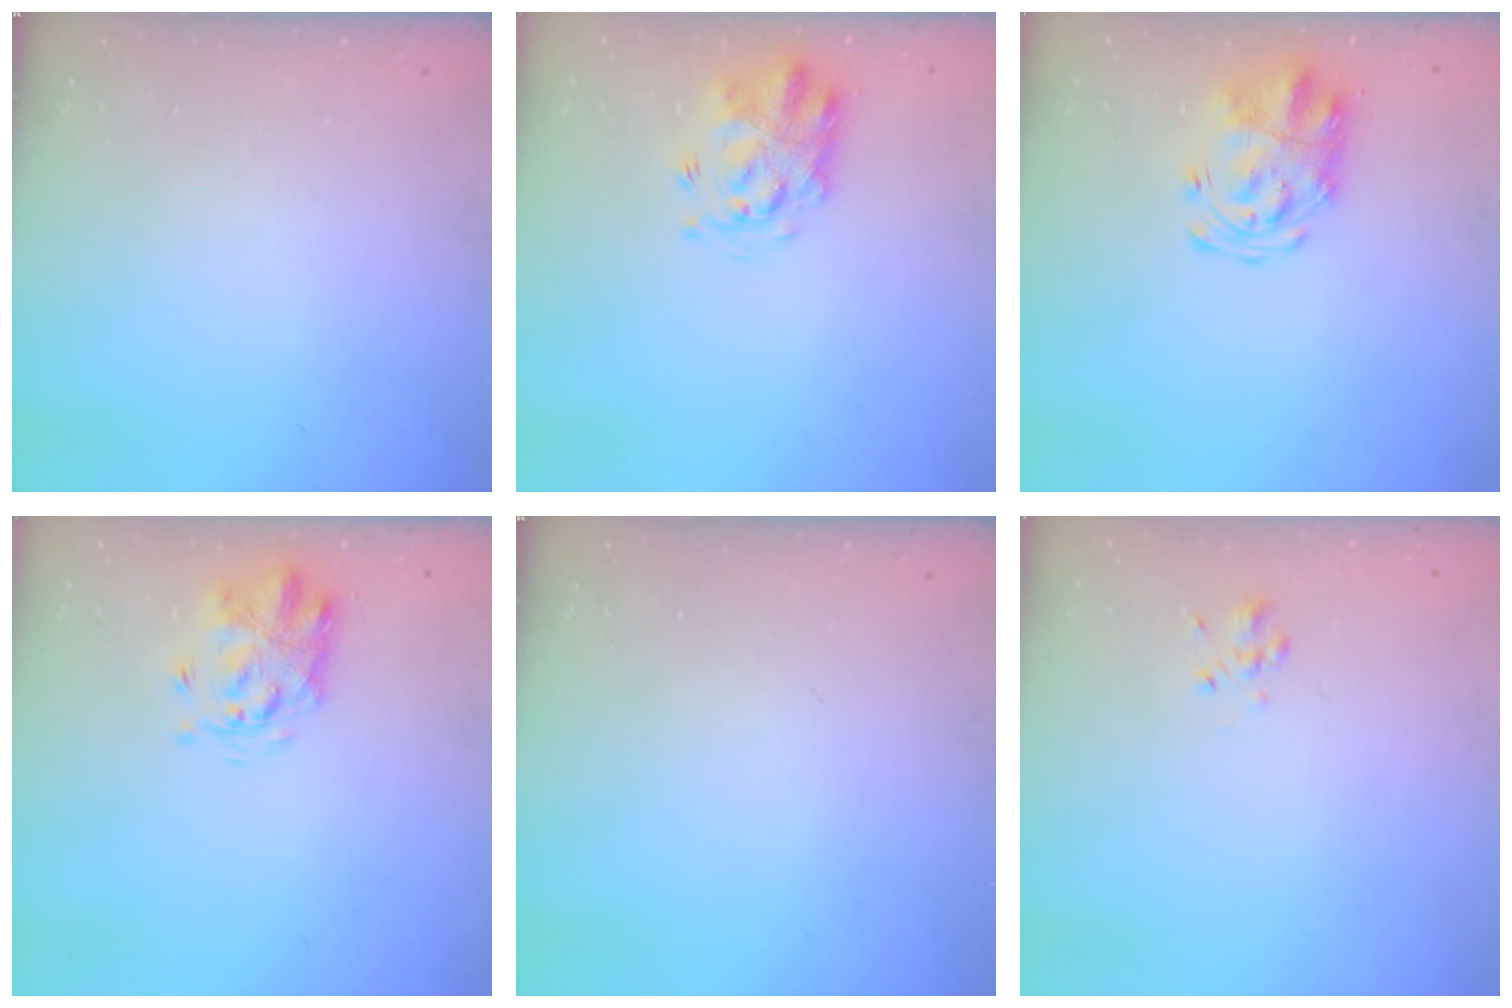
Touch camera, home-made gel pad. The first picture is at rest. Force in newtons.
{"total": 3.2, "press": 3.1, "slide": 0.7}
{"total": 5.7, "press": 5.6, "slide": 1.3}
{"total": 3.1, "press": 3.0, "slide": 0.8}
{"total": 0.0}
{"total": 2.8, "press": 2.4, "slide": 1.4}